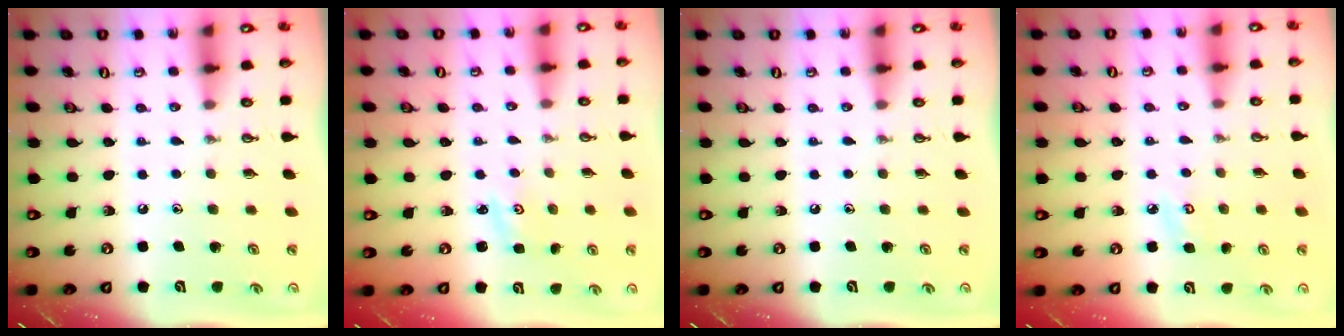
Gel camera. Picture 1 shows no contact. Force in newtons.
{"total": 1.0, "press": 0.9, "slide": 0.2}
{"total": 0.0}
{"total": 5.1, "press": 5.1, "slide": 0.5}